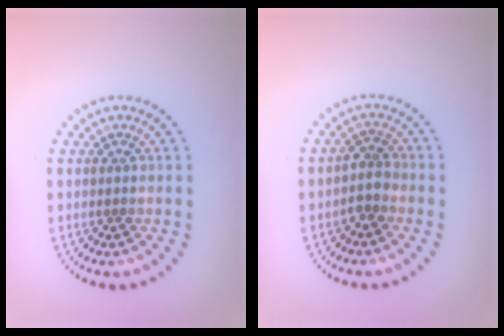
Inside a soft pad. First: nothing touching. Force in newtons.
{"total": 1.7, "press": 1.4, "slide": 1.0}